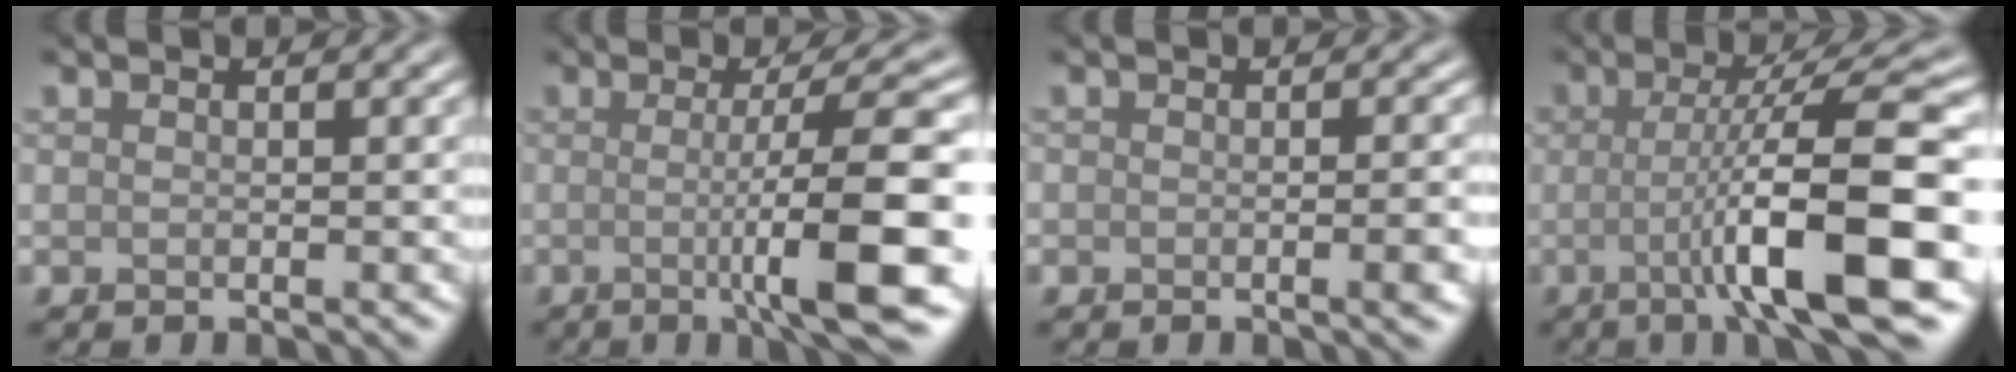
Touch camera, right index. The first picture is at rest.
{"total": 9.5, "force": [-1.1, 1.5, 9.4], "torque": [-0.126, -0.006, -0.015]}
{"total": 2.1, "force": [-0.7, 0.6, 1.9], "torque": [-0.023, -0.004, -0.007]}
{"total": 10.2, "force": [-2.0, 1.7, 9.9], "torque": [-0.138, 0.006, -0.038]}